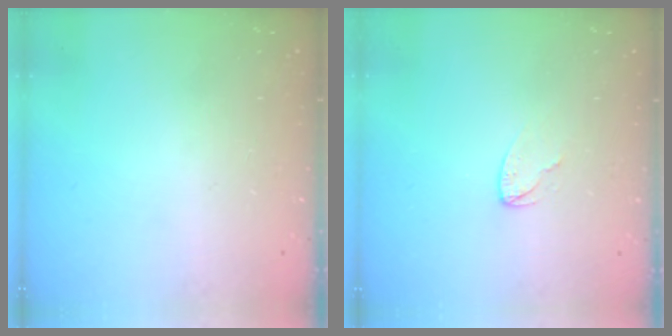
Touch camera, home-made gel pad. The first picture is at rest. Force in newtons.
{"total": 3.0, "press": 3.0, "slide": 0.3}